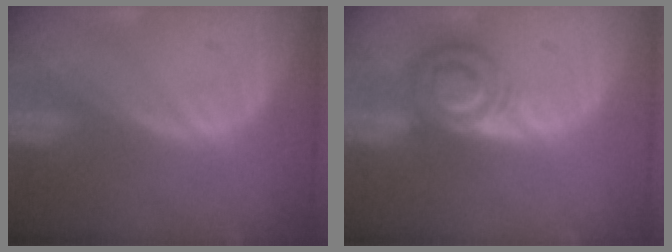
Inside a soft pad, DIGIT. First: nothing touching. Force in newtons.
{"total": 6.5, "press": 6.3, "slide": 1.8}